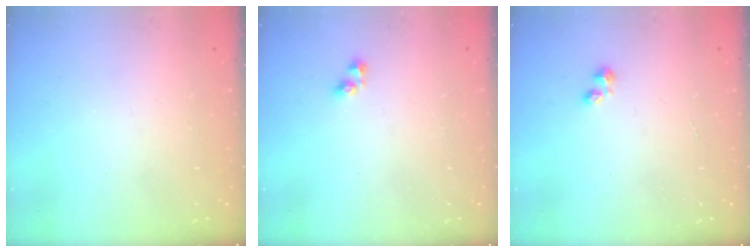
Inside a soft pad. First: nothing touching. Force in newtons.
{"total": 2.7, "press": 2.7, "slide": 0.4}
{"total": 1.7, "press": 1.7, "slide": 0.5}